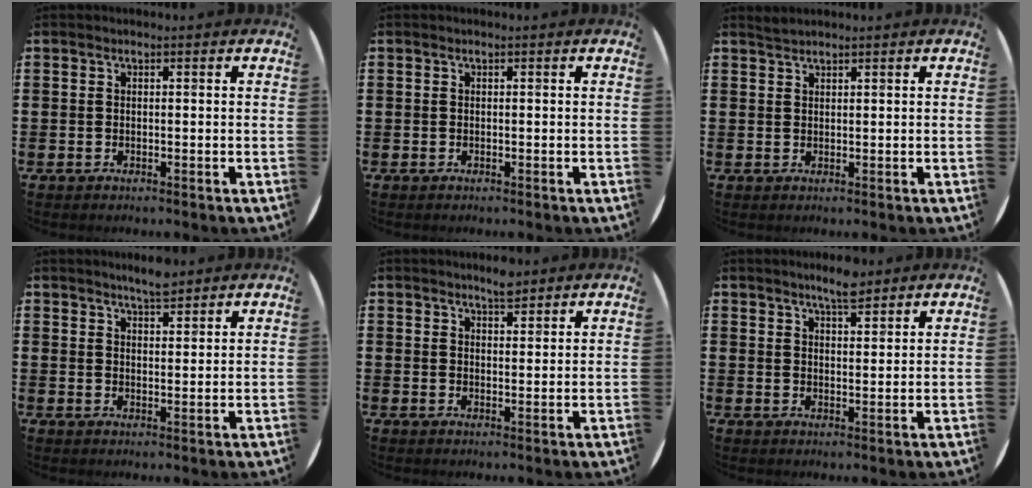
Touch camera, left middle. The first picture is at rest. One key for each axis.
{"total": 0.0}
{"total": 1.1, "fx": 1.1, "fy": 0.0, "fz": 0.0, "tx": -0.001, "ty": 0.001, "tz": 0.021}
{"total": 3.5, "fx": 3.4, "fy": 0.5, "fz": 0.8, "tx": -0.020, "ty": -0.006, "tz": 0.061}
{"total": 2.8, "fx": 2.7, "fy": 0.5, "fz": 0.8, "tx": -0.009, "ty": -0.005, "tz": 0.048}
{"total": 4.2, "fx": 3.8, "fy": 0.7, "fz": 1.6, "tx": -0.029, "ty": -0.010, "tz": 0.066}